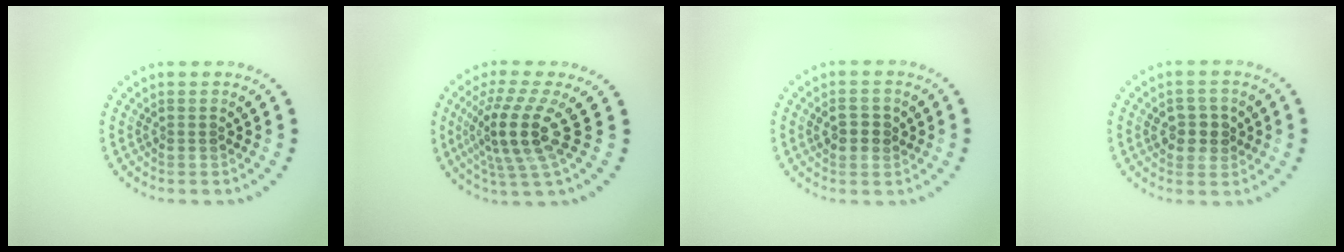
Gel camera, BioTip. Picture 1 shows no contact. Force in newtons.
{"total": 4.9, "press": 3.6, "slide": 3.2}
{"total": 2.2, "press": 2.2, "slide": 0.2}
{"total": 2.2, "press": 2.2, "slide": 0.2}